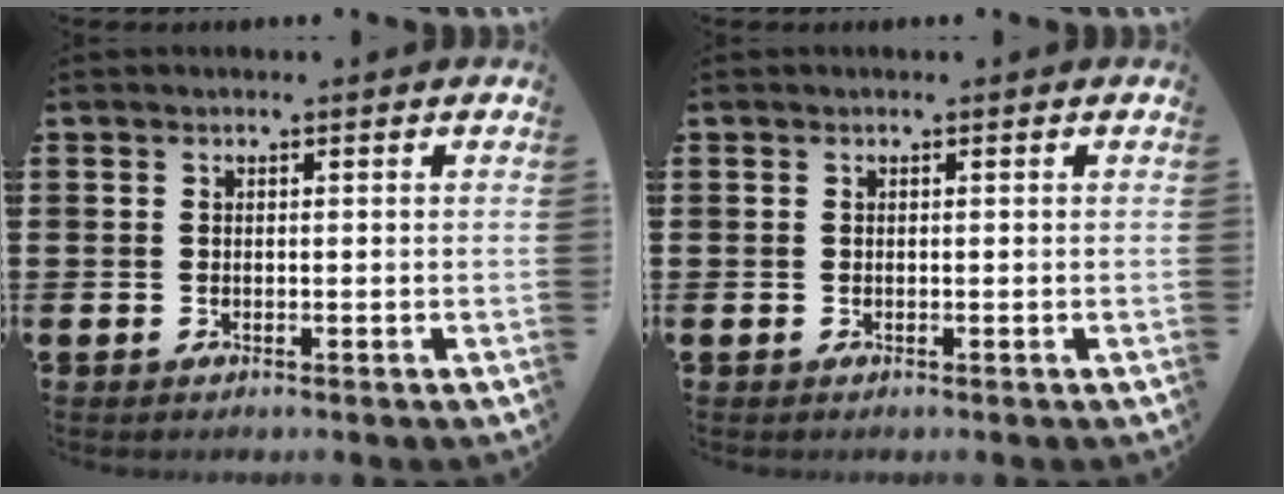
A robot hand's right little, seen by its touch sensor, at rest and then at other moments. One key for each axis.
{"total": 0.0}